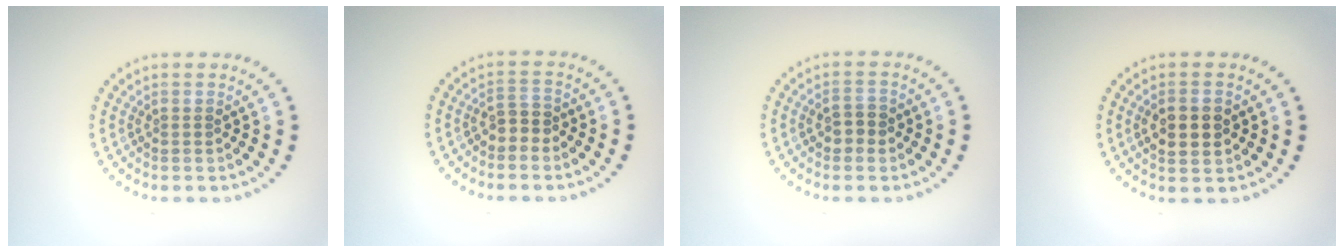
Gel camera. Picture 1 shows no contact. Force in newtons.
{"total": 1.8, "press": 1.6, "slide": 0.8}
{"total": 2.0, "press": 2.0, "slide": 0.3}
{"total": 3.7, "press": 3.7, "slide": 0.3}